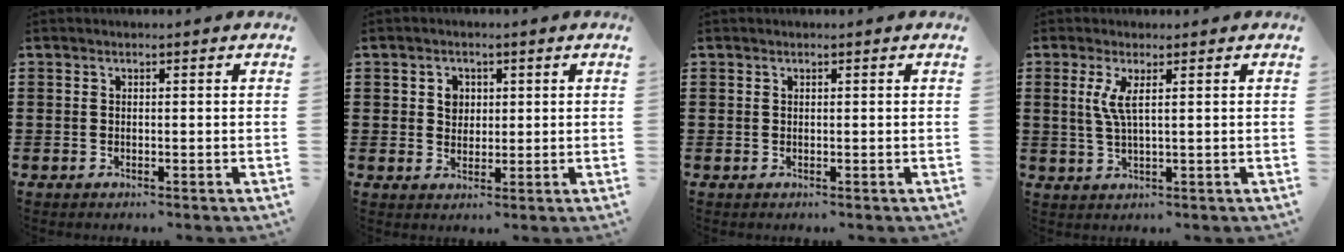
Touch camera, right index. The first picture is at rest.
{"total": 2.6, "force": [0.7, 2.2, 1.2], "torque": [-0.031, 0.010, 0.011]}
{"total": 0.0}
{"total": 3.8, "force": [1.1, 0.4, 3.6], "torque": [-0.083, -0.005, 0.015]}